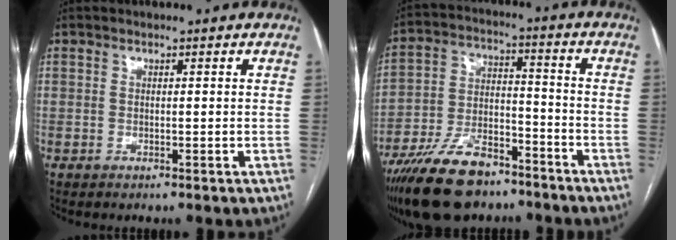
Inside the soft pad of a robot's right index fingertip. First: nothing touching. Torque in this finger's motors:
{"motor_torque": [0.20, -0.82, -0.54, -0.21]}